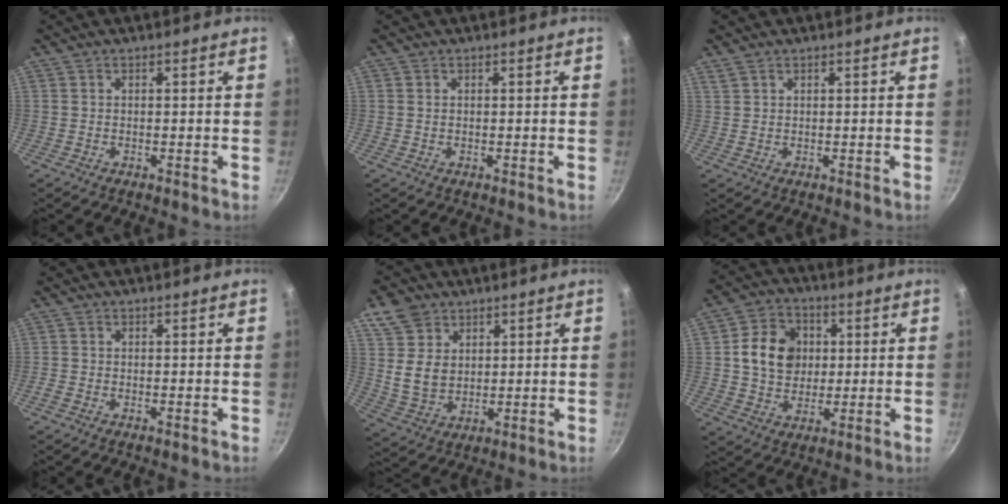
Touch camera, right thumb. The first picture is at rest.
{"total": 0.5, "force": [0.1, 0.4, 0.3], "torque": [-0.005, 0.002, 0.002]}
{"total": 1.5, "force": [1.1, 0.8, 0.6], "torque": [-0.009, 0.001, 0.023]}
{"total": 0.7, "force": [-0.4, 0.3, 0.5], "torque": [-0.017, 0.002, -0.012]}
{"total": 9.8, "force": [4.7, 7.6, 4.1], "torque": [-0.046, -0.022, 0.095]}
{"total": 11.5, "force": [1.8, 9.4, 6.2], "torque": [-0.076, 0.008, 0.025]}